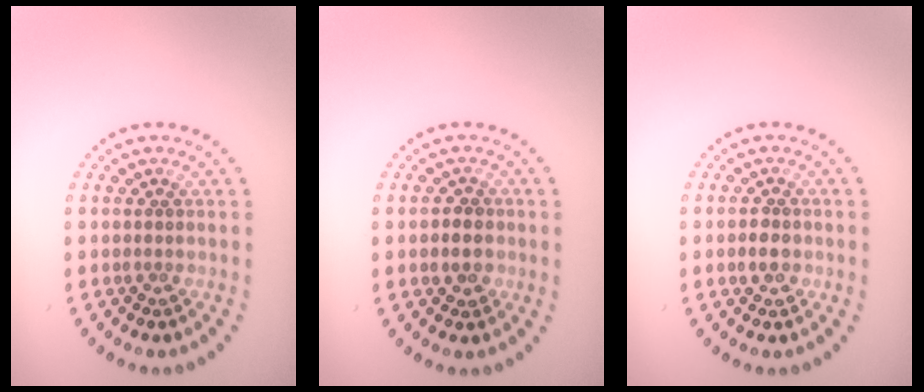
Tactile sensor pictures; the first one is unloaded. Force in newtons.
{"total": 2.2, "press": 2.1, "slide": 0.5}
{"total": 1.7, "press": 1.7, "slide": 0.1}